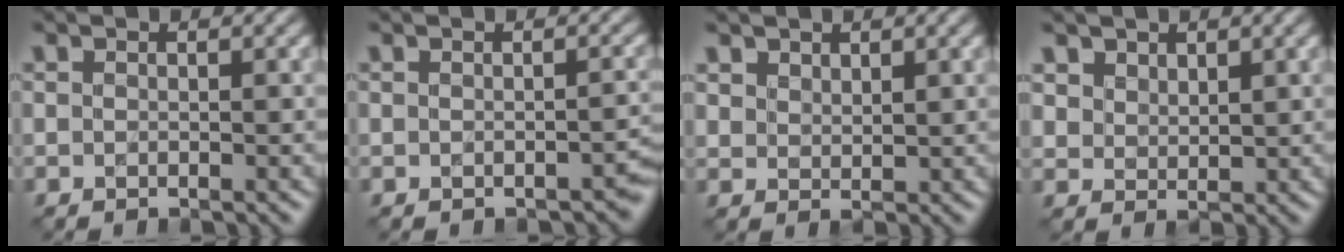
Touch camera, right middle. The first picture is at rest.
{"total": 2.3, "force": [-1.4, 1.3, 1.3], "torque": [-0.004, -0.006, -0.017]}
{"total": 1.5, "force": [1.2, 0.8, 0.0], "torque": [-0.005, -0.006, 0.034]}
{"total": 2.3, "force": [1.6, 1.6, 0.4], "torque": [-0.025, -0.002, 0.050]}